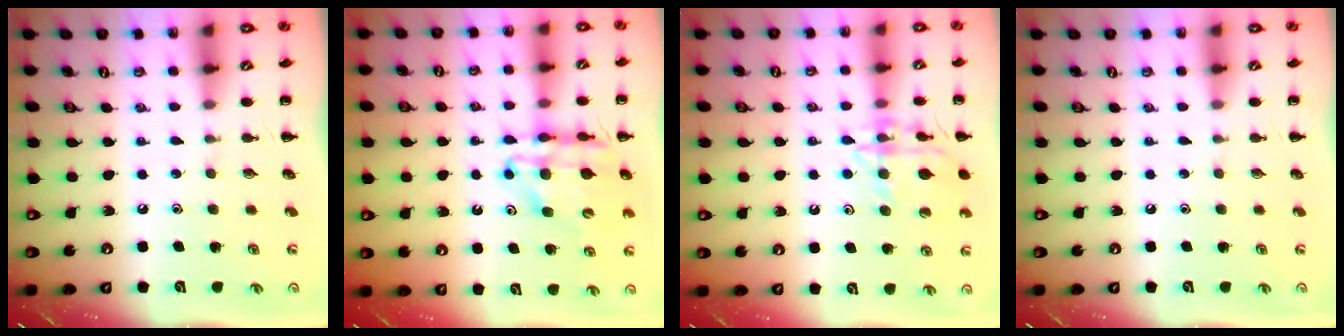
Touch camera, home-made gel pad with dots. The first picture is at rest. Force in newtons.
{"total": 13.0, "press": 12.5, "slide": 3.7}
{"total": 15.5, "press": 15.4, "slide": 1.6}
{"total": 0.0}